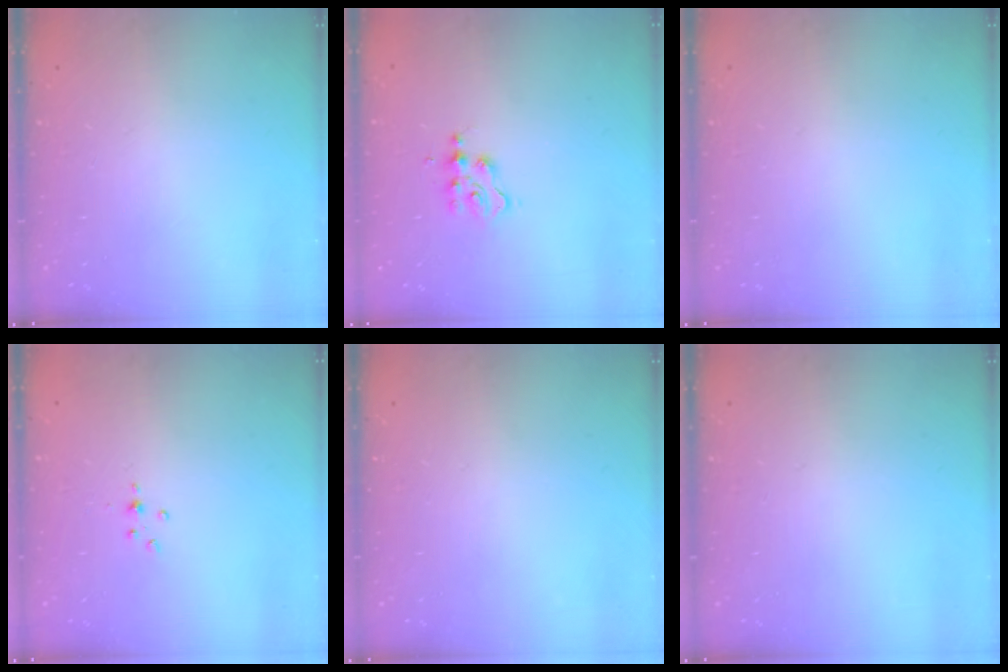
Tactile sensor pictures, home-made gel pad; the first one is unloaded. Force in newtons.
{"total": 3.0, "press": 3.0, "slide": 0.2}
{"total": 0.0}
{"total": 2.9, "press": 2.9, "slide": 0.4}
{"total": 0.0}
{"total": 0.0}